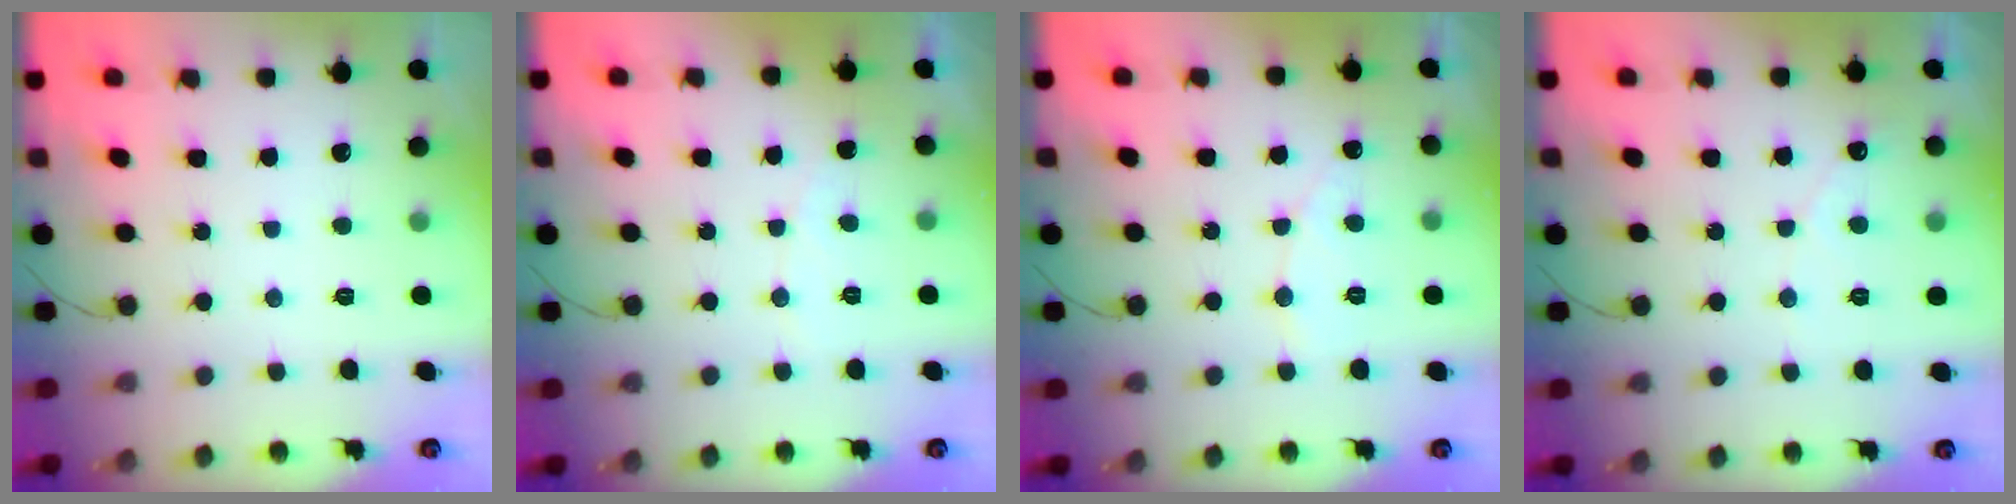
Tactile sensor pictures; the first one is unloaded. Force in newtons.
{"total": 3.3, "press": 3.3, "slide": 0.2}
{"total": 4.8, "press": 4.8, "slide": 0.3}
{"total": 2.4, "press": 2.4, "slide": 0.1}